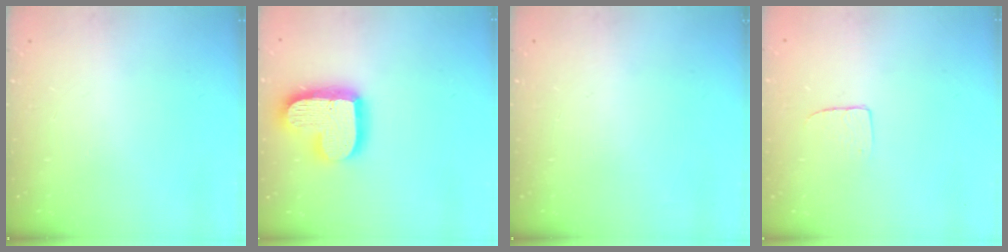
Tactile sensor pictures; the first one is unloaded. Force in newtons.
{"total": 17.8, "press": 17.8, "slide": 1.3}
{"total": 0.0}
{"total": 4.3, "press": 4.3, "slide": 0.3}